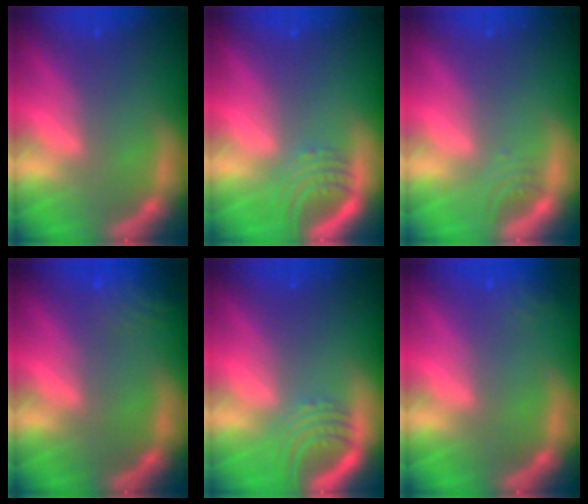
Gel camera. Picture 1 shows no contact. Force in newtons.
{"total": 3.9}
{"total": 1.4}
{"total": 4.6}
{"total": 4.5}
{"total": 1.9}